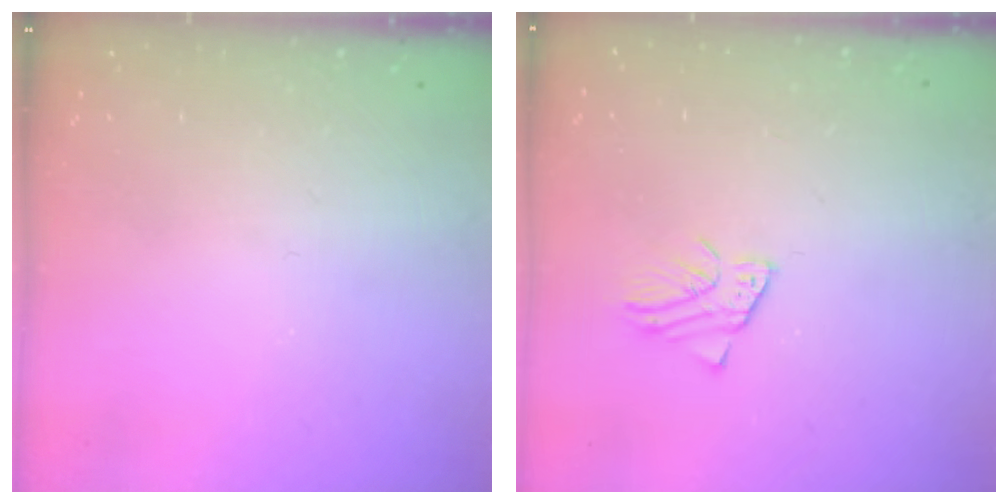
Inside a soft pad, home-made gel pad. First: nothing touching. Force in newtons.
{"total": 2.3, "press": 2.3, "slide": 0.2}